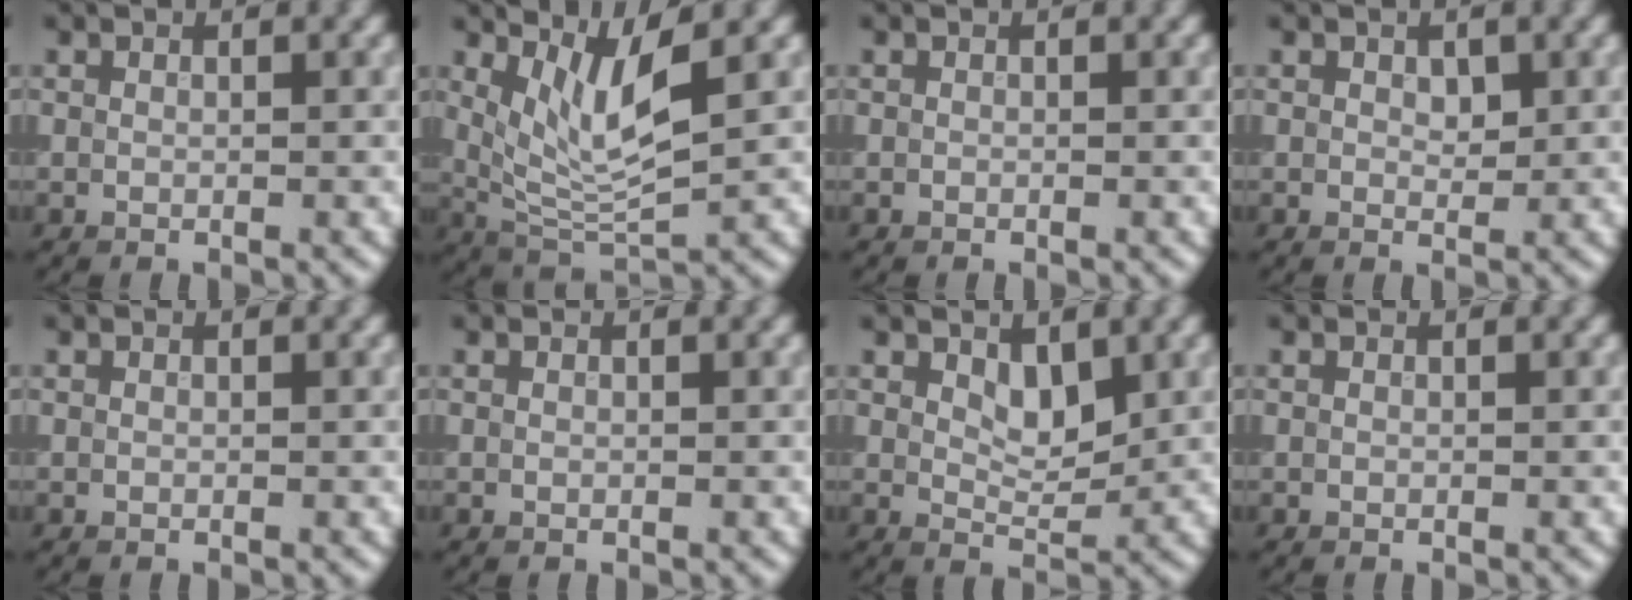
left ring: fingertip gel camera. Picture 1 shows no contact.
{"total": 5.3, "force": [2.0, 1.4, 4.7], "torque": [-0.096, -0.014, 0.048]}
{"total": 0.0}
{"total": 1.1, "force": [0.4, 0.7, 0.8], "torque": [-0.010, -0.002, 0.008]}
{"total": 0.0}
{"total": 0.0}
{"total": 2.4, "force": [1.2, 1.1, 1.7], "torque": [-0.027, -0.008, 0.025]}
{"total": 0.0}